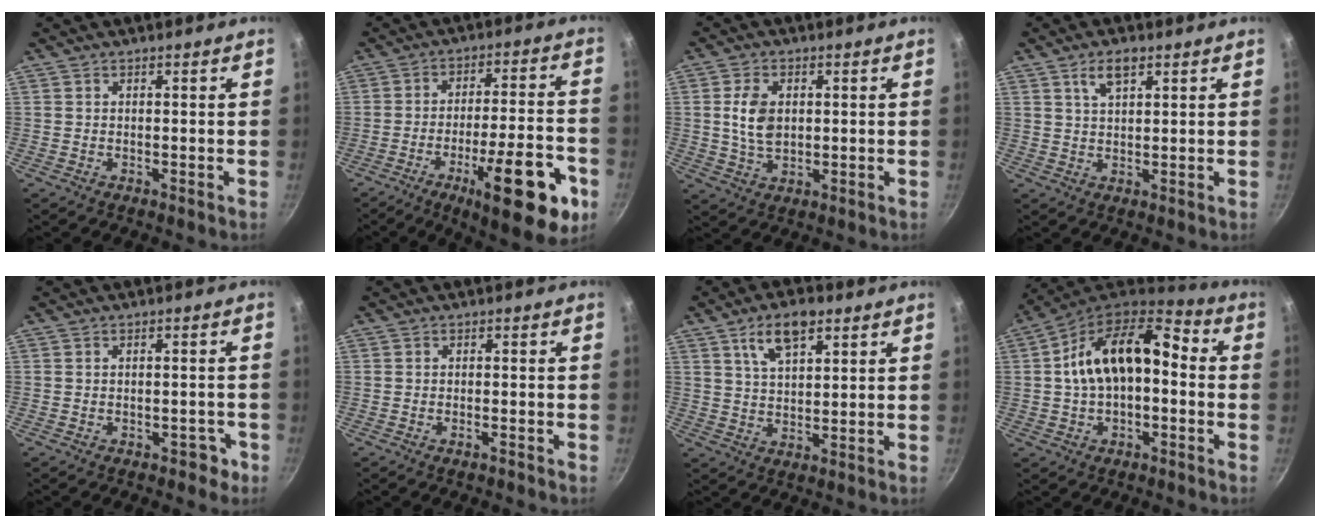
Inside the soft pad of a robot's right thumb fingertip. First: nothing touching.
{"total": 20.0, "force": [-8.8, 5.4, 17.2], "torque": [-0.214, 0.037, -0.119]}
{"total": 7.1, "force": [1.1, 4.7, 5.2], "torque": [-0.090, -0.003, 0.021]}
{"total": 4.9, "force": [2.7, 2.2, 3.5], "torque": [-0.057, -0.007, 0.049]}
{"total": 2.6, "force": [-1.4, 1.6, 1.5], "torque": [-0.007, 0.022, -0.003]}
{"total": 1.1, "force": [-0.8, 0.1, 0.7], "torque": [-0.019, 0.007, -0.013]}
{"total": 8.8, "force": [4.6, 4.0, 6.4], "torque": [-0.101, -0.009, 0.082]}
{"total": 16.7, "force": [0.7, 9.7, 13.5], "torque": [-0.216, 0.048, -0.003]}